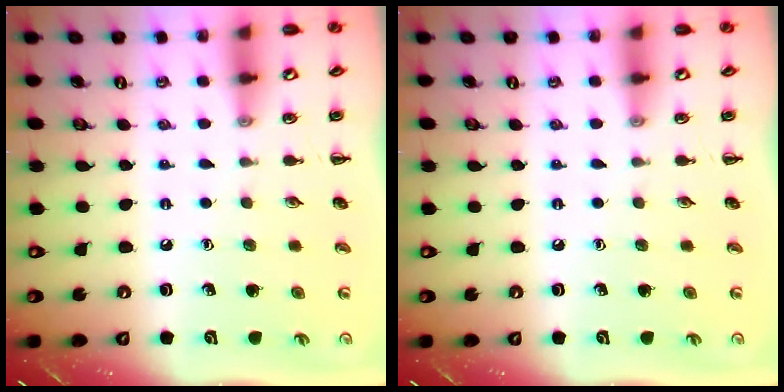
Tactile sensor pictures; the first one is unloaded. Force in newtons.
{"total": 0.0}